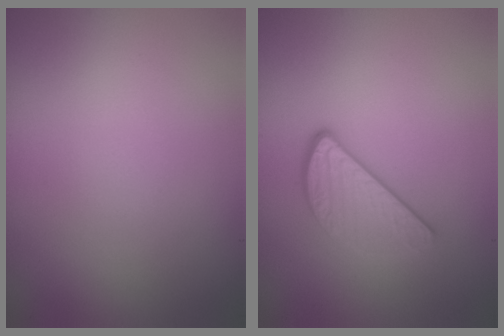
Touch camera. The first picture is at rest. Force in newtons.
{"total": 3.0, "press": 2.5, "slide": 1.6}